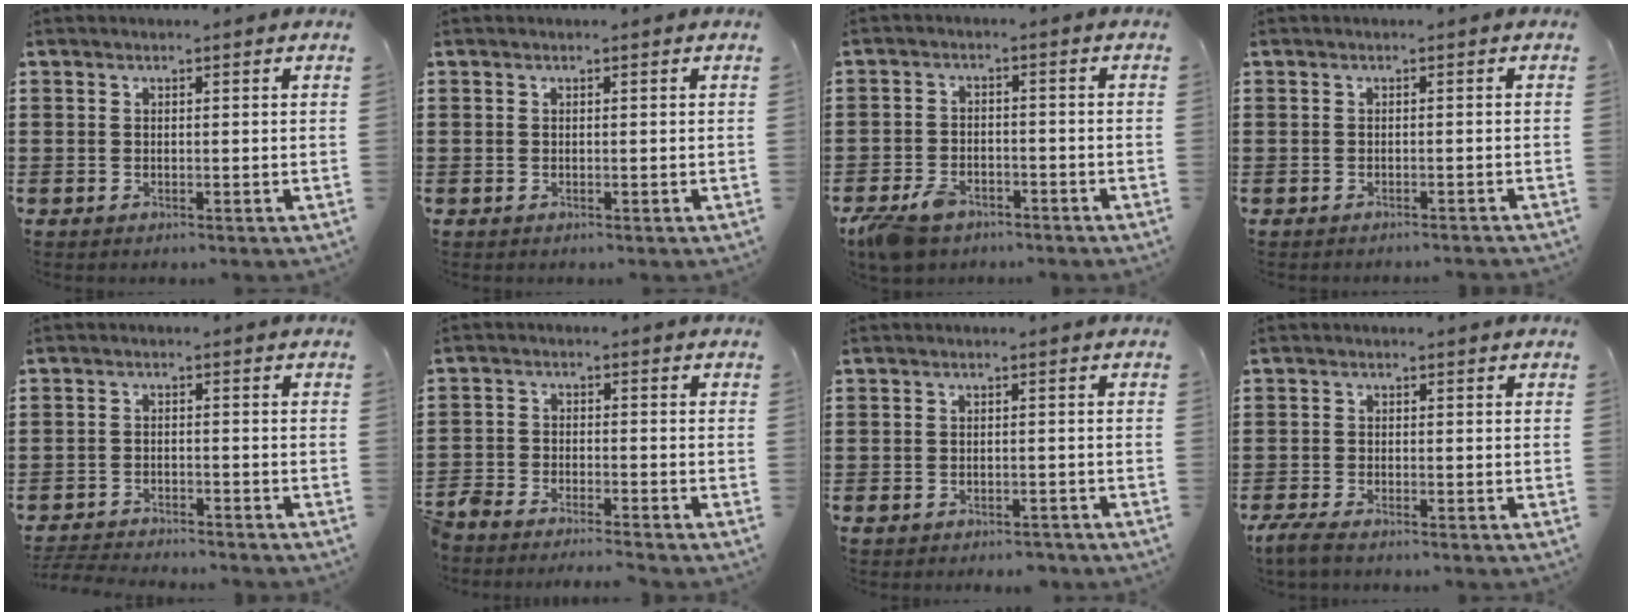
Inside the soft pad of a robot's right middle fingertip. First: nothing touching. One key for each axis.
{"total": 0.0}
{"total": 4.7, "fx": -3.6, "fy": 2.2, "fz": 2.2, "tx": -0.056, "ty": 0.005, "tz": -0.074}
{"total": 0.6, "fx": -0.6, "fy": -0.1, "fz": 0.1, "tx": -0.003, "ty": 0.000, "tz": -0.013}
{"total": 3.2, "fx": -3.2, "fy": 0.1, "fz": 0.2, "tx": -0.013, "ty": -0.004, "tz": -0.070}
{"total": 4.1, "fx": -4.1, "fy": 0.2, "fz": 0.1, "tx": -0.027, "ty": -0.006, "tz": -0.094}
{"total": 1.6, "fx": -1.5, "fy": 0.4, "fz": 0.2, "tx": -0.008, "ty": 0.000, "tz": -0.033}
{"total": 2.3, "fx": -1.9, "fy": 0.3, "fz": 1.3, "tx": -0.037, "ty": -0.003, "tz": -0.041}